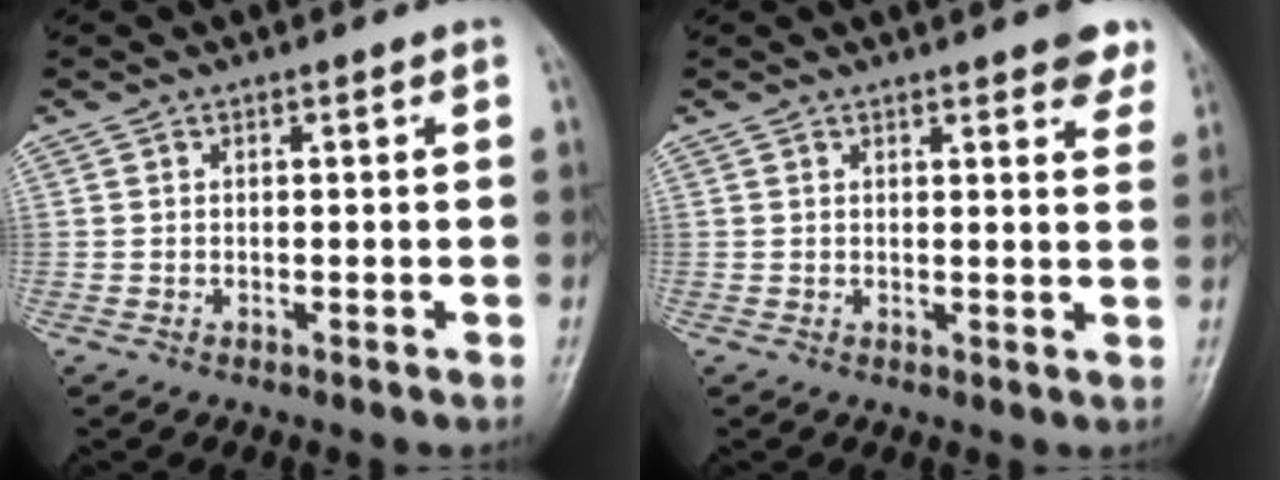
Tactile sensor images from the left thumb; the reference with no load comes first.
{"total": 6.3, "force": [4.8, 1.8, 3.7], "torque": [-0.019, -0.017, 0.046]}